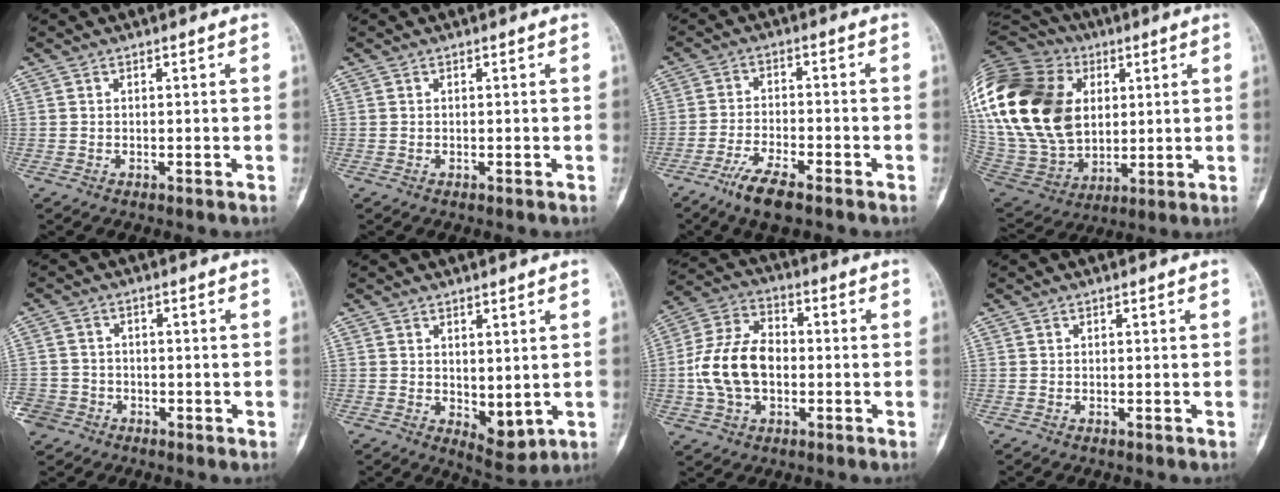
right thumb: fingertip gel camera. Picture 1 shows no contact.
{"total": 0.0}
{"total": 7.5, "force": [-5.1, 2.1, 5.1], "torque": [-0.105, 0.015, -0.094]}
{"total": 36.0, "force": [7.4, 25.8, 24.0], "torque": [-0.539, 0.038, 0.154]}
{"total": 6.3, "force": [-3.1, 5.4, 1.1], "torque": [-0.018, 0.018, -0.054]}
{"total": 5.3, "force": [0.2, 2.8, 4.4], "torque": [-0.047, -0.017, 0.018]}
{"total": 13.5, "force": [-1.2, 9.0, 9.9], "torque": [-0.185, 0.030, -0.027]}
{"total": 0.0}